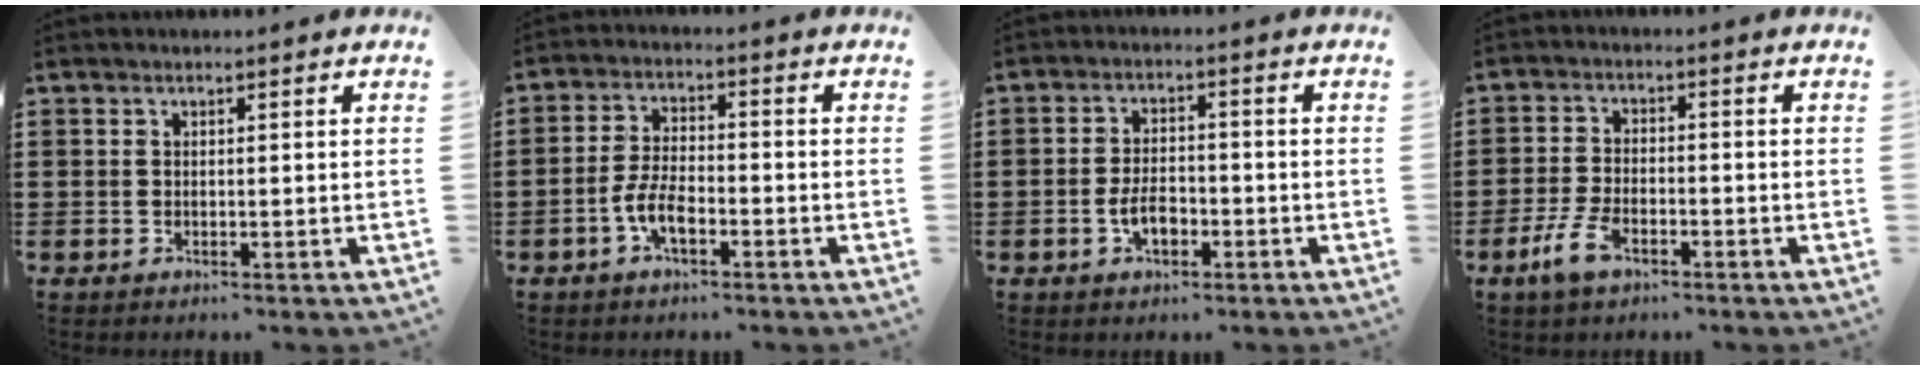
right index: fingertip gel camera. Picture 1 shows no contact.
{"total": 5.4, "force": [-2.4, 2.2, 4.3], "torque": [-0.108, -0.002, -0.054]}
{"total": 4.4, "force": [-1.6, 2.4, 3.4], "torque": [-0.067, -0.002, -0.035]}
{"total": 5.2, "force": [-2.7, 2.3, 3.8], "torque": [-0.097, -0.003, -0.059]}